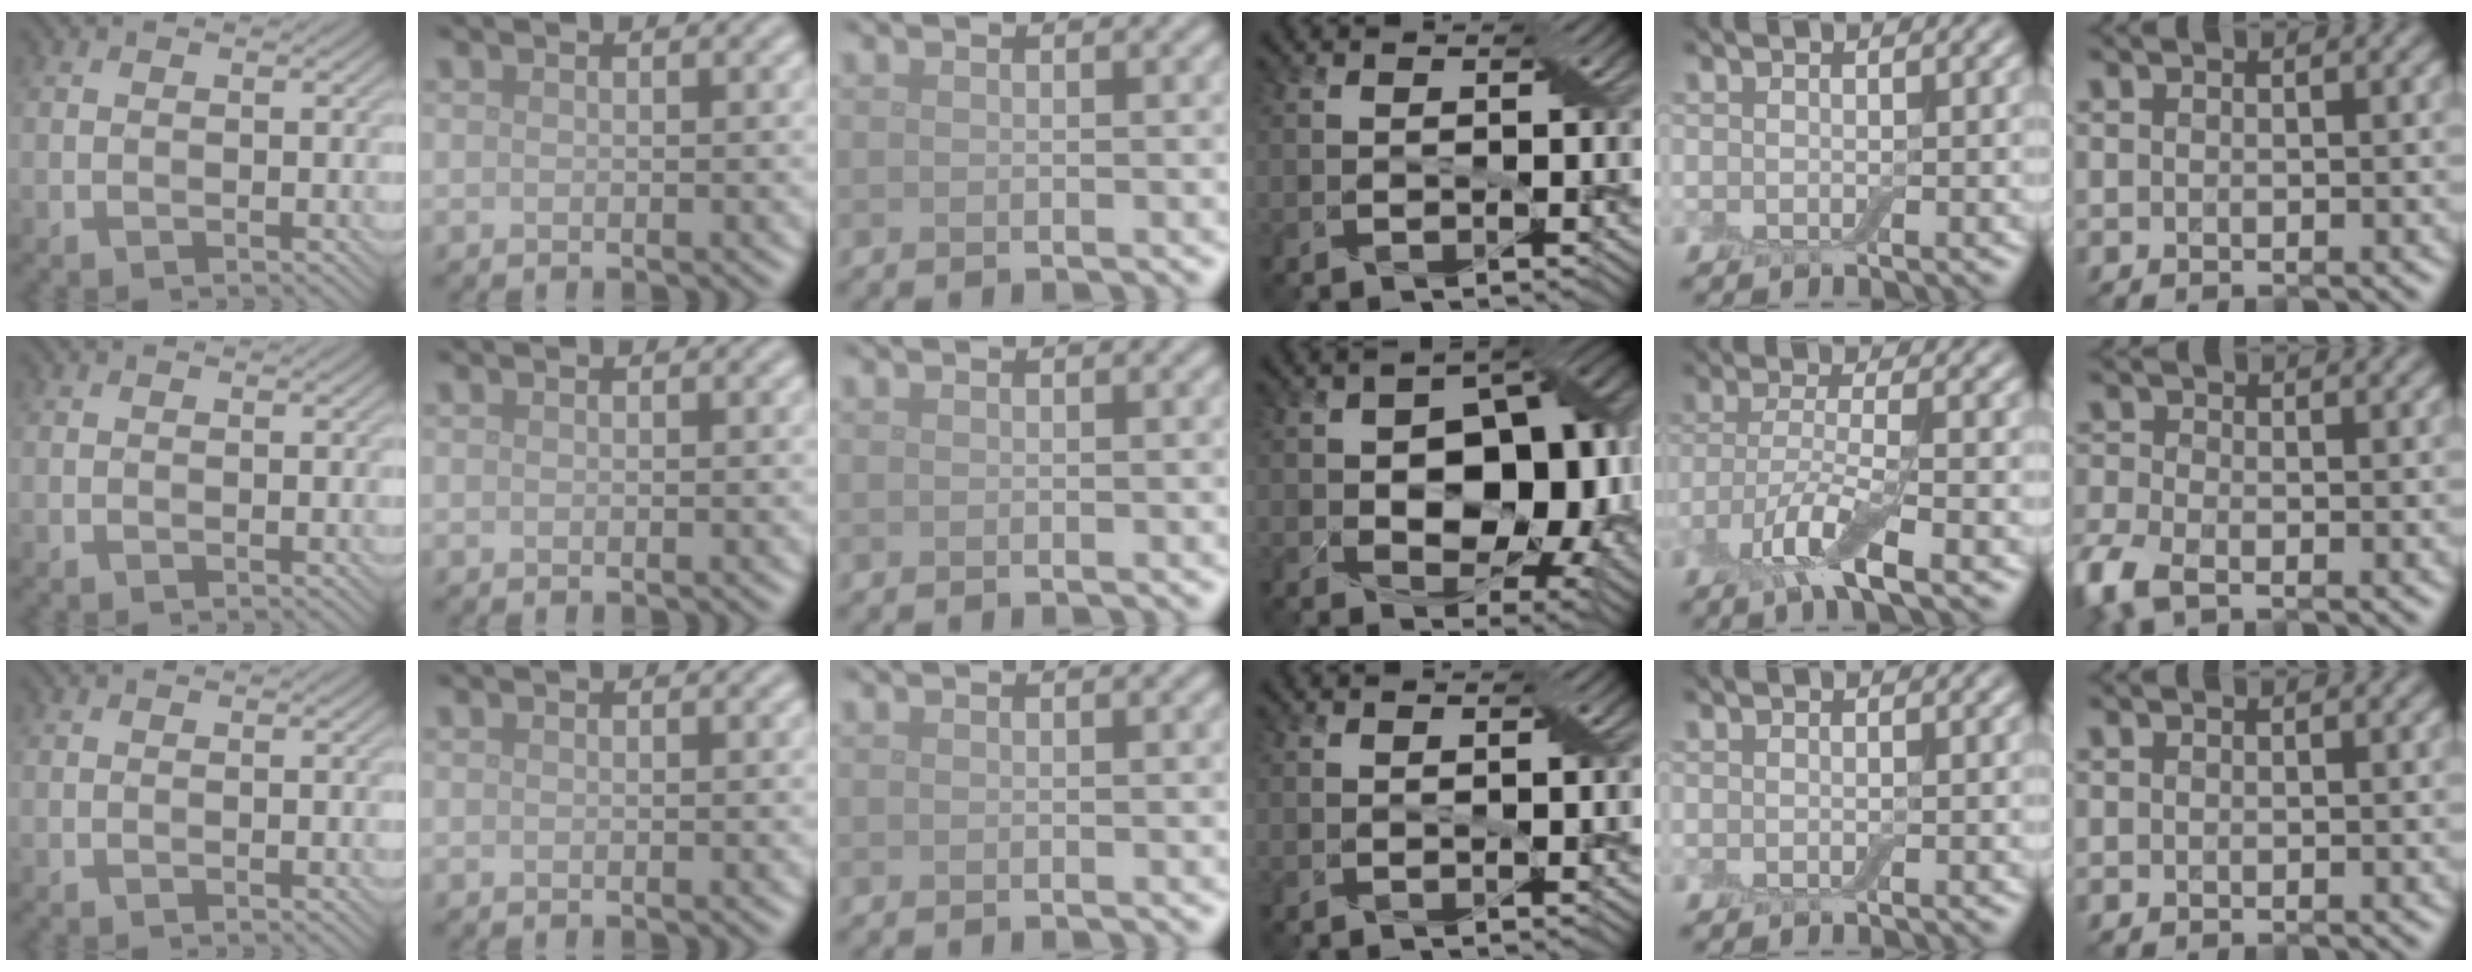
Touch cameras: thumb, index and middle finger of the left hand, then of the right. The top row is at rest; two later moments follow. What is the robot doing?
{"motion": "pour", "object": "bowl"}